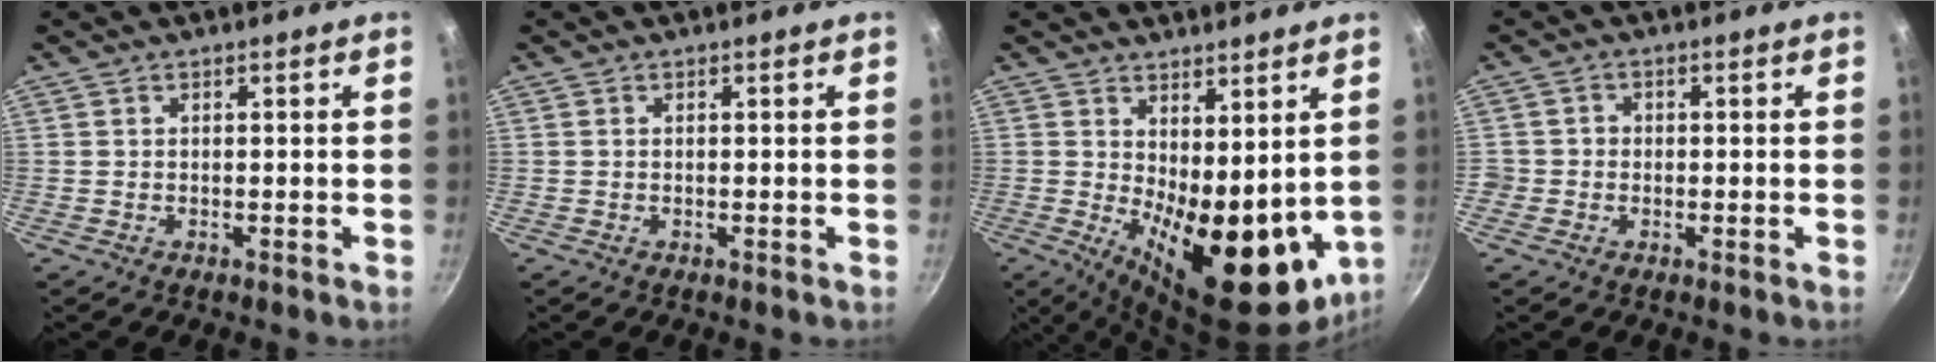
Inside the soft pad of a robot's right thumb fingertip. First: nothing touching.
{"total": 0.0}
{"total": 17.4, "force": [0.9, 8.0, 15.5], "torque": [-0.173, -0.028, 0.034]}
{"total": 2.1, "force": [-0.6, 2.0, 0.4], "torque": [0.005, 0.007, -0.014]}